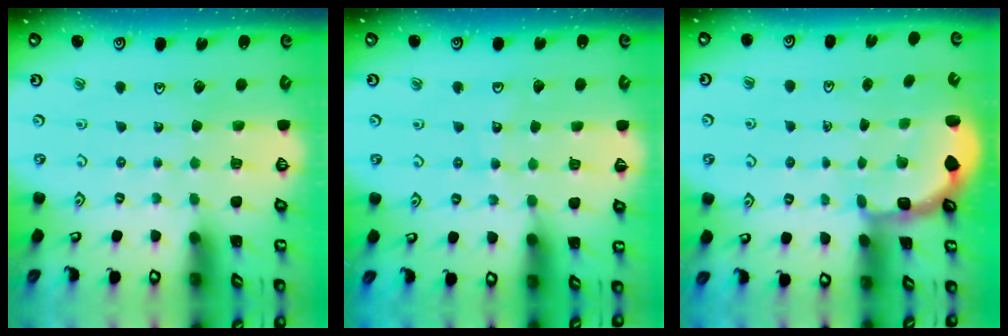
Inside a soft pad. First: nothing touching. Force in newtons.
{"total": 6.2, "press": 6.2, "slide": 0.9}
{"total": 2.8, "press": 2.3, "slide": 1.7}